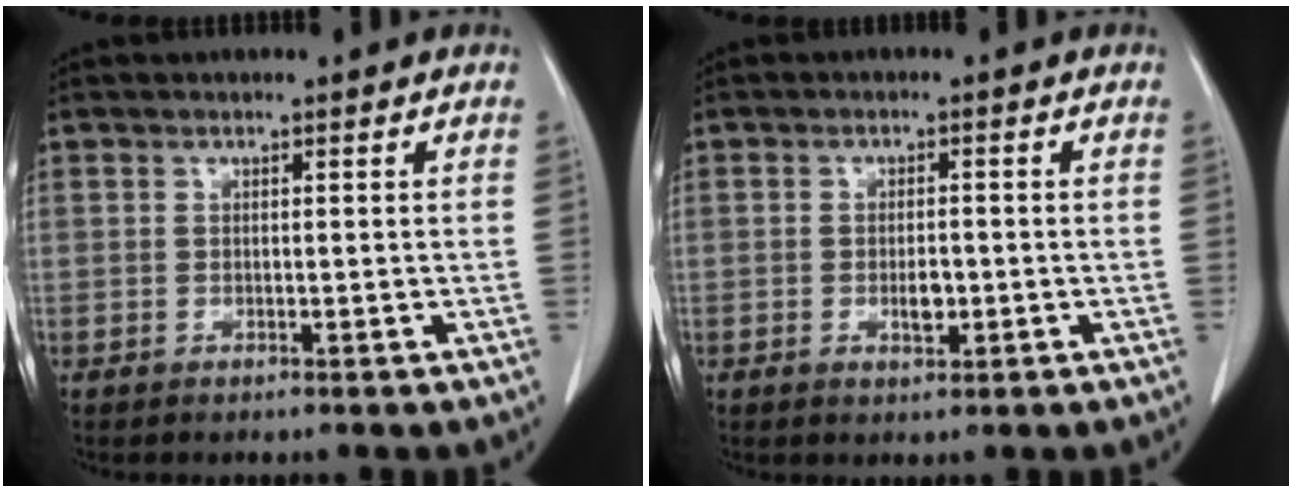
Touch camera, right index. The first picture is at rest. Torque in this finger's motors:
{"motor_torque": [0.46, -0.10, 0.21, 0.04]}